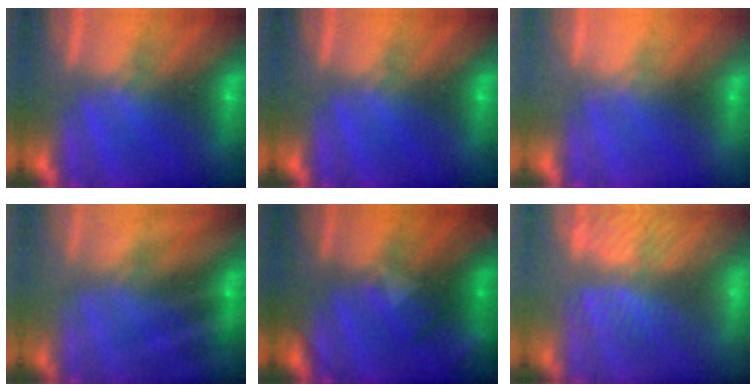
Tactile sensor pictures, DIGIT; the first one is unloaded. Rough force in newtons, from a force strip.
{"total": 0.0}
{"total": 2.0}
{"total": 3.3}
{"total": 2.4}
{"total": 3.6}